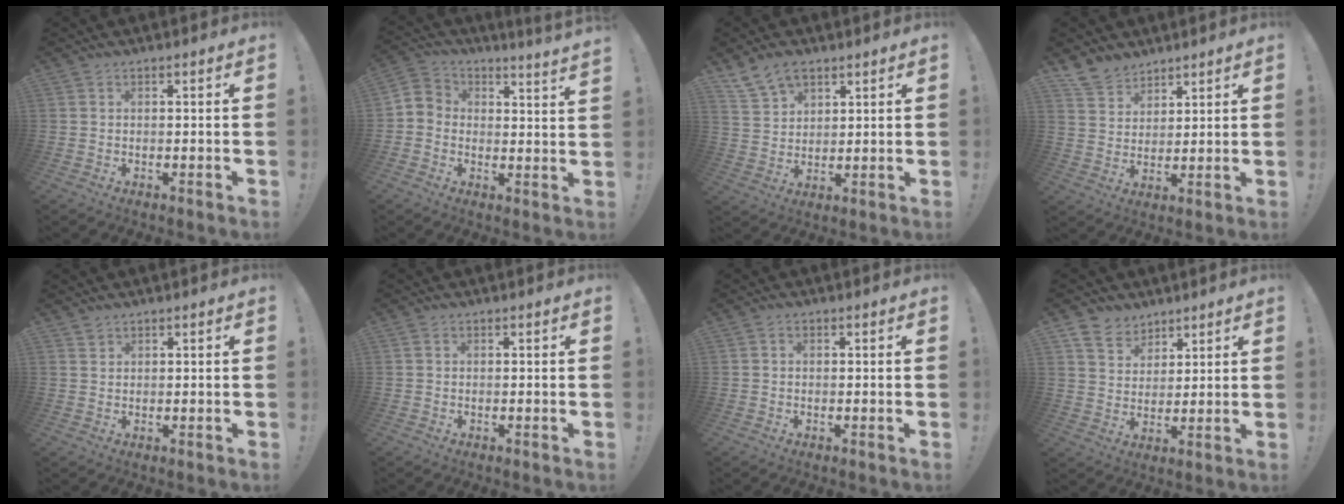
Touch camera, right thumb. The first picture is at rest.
{"total": 3.8, "force": [1.7, 2.7, 2.0], "torque": [-0.034, -0.017, 0.032]}
{"total": 8.7, "force": [6.1, 5.4, 3.0], "torque": [-0.054, -0.030, 0.122]}
{"total": 7.6, "force": [6.2, 4.3, 1.1], "torque": [-0.025, -0.044, 0.123]}
{"total": 1.3, "force": [1.1, 0.6, 0.3], "torque": [0.011, -0.010, 0.018]}
{"total": 0.0}
{"total": 0.9, "force": [0.0, 0.8, 0.4], "torque": [-0.010, 0.005, 0.001]}
{"total": 7.5, "force": [5.5, 5.0, 0.6], "torque": [-0.019, -0.039, 0.110]}